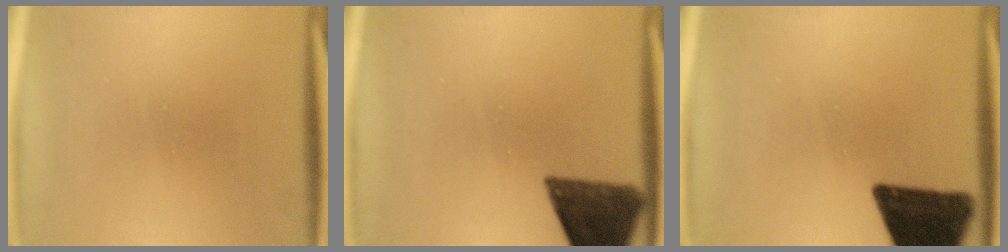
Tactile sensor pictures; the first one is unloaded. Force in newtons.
{"total": 10.6}
{"total": 15.8}